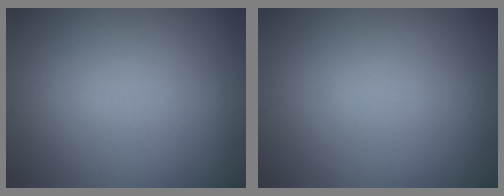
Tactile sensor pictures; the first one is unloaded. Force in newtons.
{"total": 0.0}